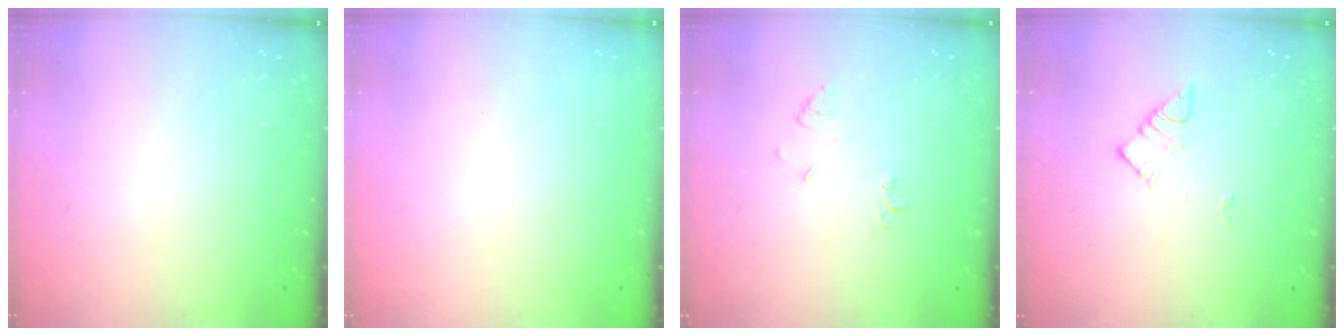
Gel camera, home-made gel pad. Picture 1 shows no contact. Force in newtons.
{"total": 0.0}
{"total": 4.9, "press": 4.8, "slide": 0.7}
{"total": 3.6, "press": 3.6, "slide": 0.4}